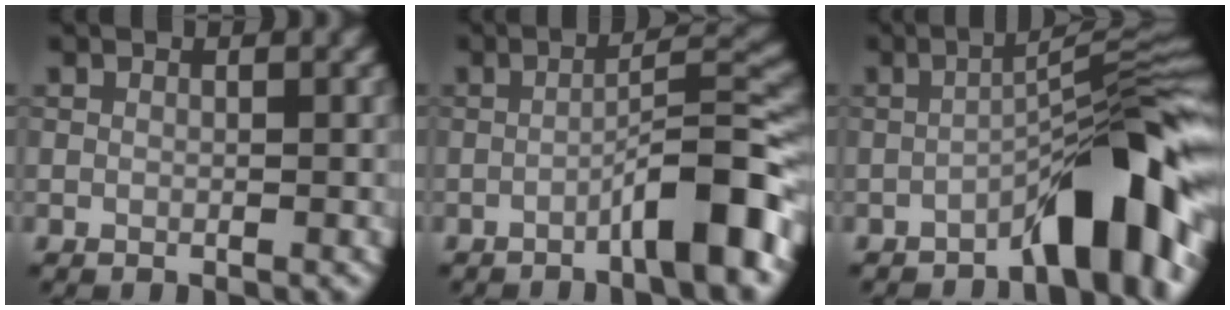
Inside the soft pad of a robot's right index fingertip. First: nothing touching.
{"total": 6.5, "force": [-3.0, 0.9, 5.7], "torque": [-0.080, 0.023, -0.055]}
{"total": 8.7, "force": [-4.6, 1.6, 7.2], "torque": [-0.094, 0.028, -0.078]}